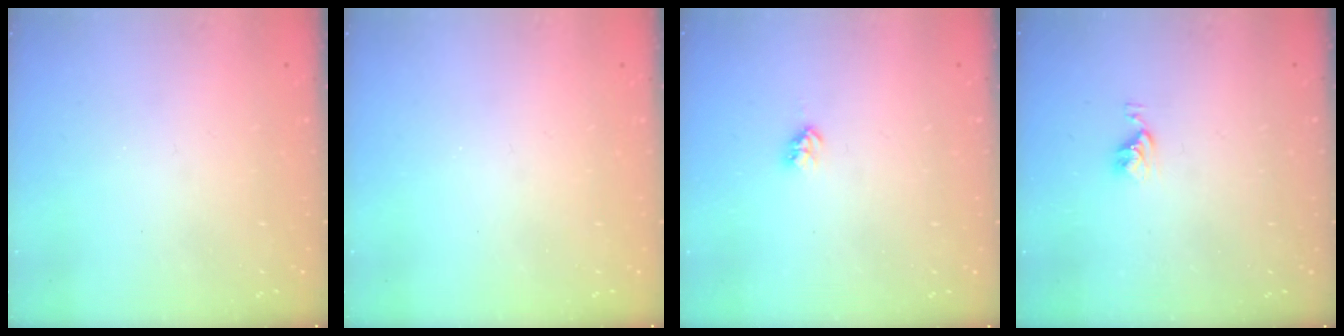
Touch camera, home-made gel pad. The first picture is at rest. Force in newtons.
{"total": 0.0}
{"total": 2.9, "press": 2.8, "slide": 0.5}
{"total": 4.0, "press": 4.0, "slide": 0.5}